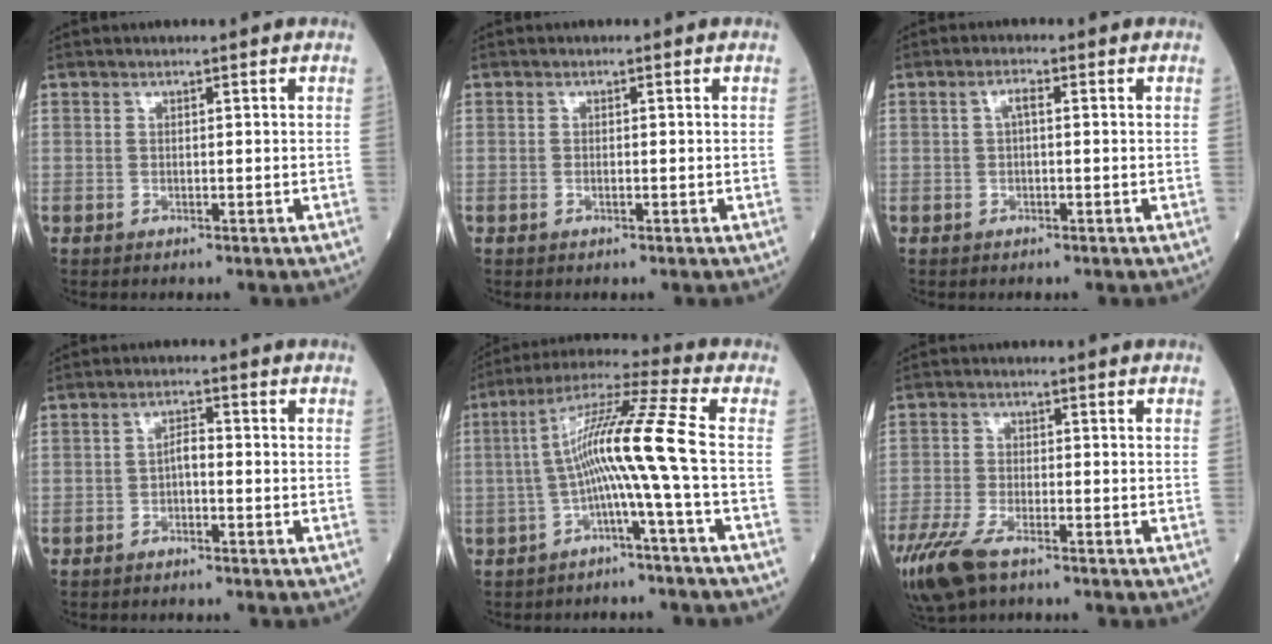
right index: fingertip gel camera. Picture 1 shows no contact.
{"total": 0.6, "force": [-0.2, 0.1, 0.5], "torque": [-0.007, 0.001, -0.002]}
{"total": 2.4, "force": [0.2, 0.6, 2.3], "torque": [-0.044, 0.009, 0.003]}
{"total": 2.1, "force": [-0.7, 0.7, 1.8], "torque": [-0.029, 0.005, -0.016]}
{"total": 10.9, "force": [-1.6, -2.3, 10.5], "torque": [-0.194, 0.032, -0.033]}
{"total": 8.7, "force": [-6.0, 2.8, 5.7], "torque": [-0.119, -0.020, -0.111]}